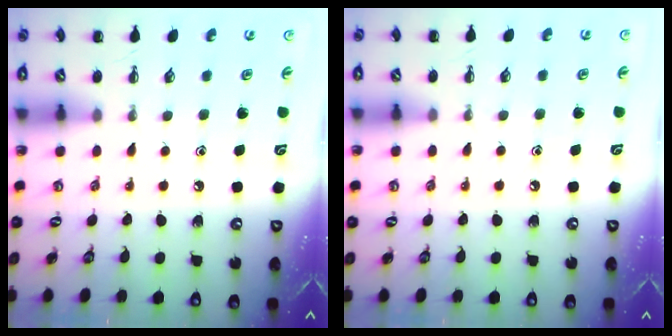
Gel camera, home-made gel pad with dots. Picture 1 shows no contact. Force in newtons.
{"total": 3.6, "press": 3.4, "slide": 1.1}